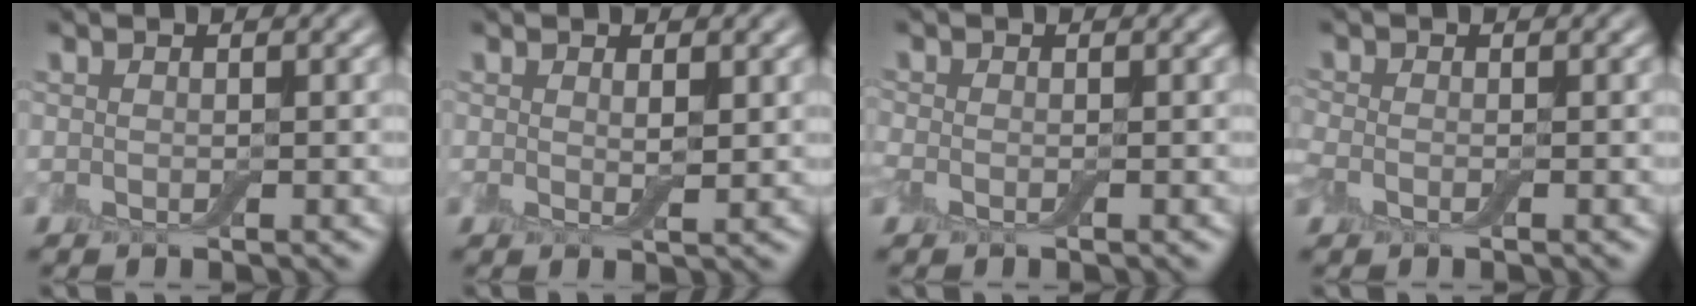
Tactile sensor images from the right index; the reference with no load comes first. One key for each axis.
{"total": 1.3, "fx": 0.6, "fy": 0.3, "fz": 1.1, "tx": -0.017, "ty": -0.006, "tz": 0.012}
{"total": 0.7, "fx": -0.5, "fy": 0.4, "fz": 0.3, "tx": -0.009, "ty": -0.005, "tz": -0.013}
{"total": 1.0, "fx": -0.5, "fy": 0.6, "fz": 0.5, "tx": -0.012, "ty": -0.004, "tz": -0.015}